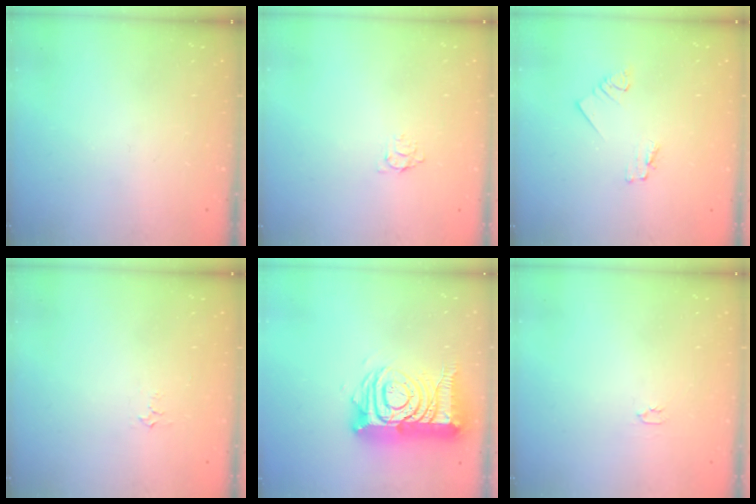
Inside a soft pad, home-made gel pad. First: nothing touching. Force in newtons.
{"total": 3.6, "press": 3.5, "slide": 0.4}
{"total": 1.7, "press": 1.7, "slide": 0.3}
{"total": 3.2, "press": 3.1, "slide": 0.5}
{"total": 18.4, "press": 18.2, "slide": 2.0}
{"total": 2.0, "press": 2.0, "slide": 0.3}